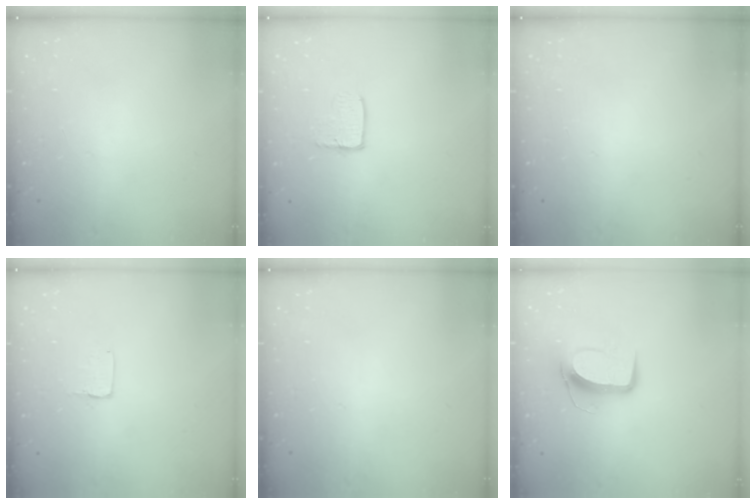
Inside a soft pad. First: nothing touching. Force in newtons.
{"total": 3.7, "press": 3.7, "slide": 0.2}
{"total": 0.0}
{"total": 1.7, "press": 1.6, "slide": 0.1}
{"total": 0.0}
{"total": 9.8, "press": 9.7, "slide": 0.7}